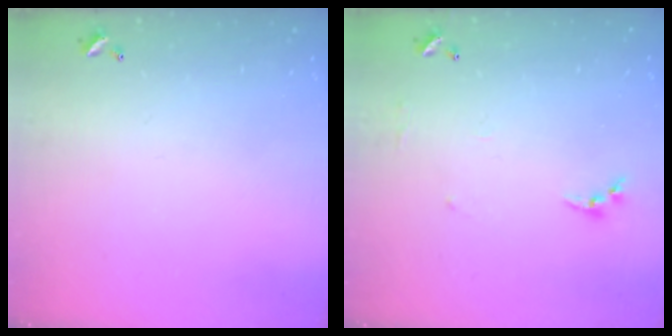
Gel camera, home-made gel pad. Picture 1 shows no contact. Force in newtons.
{"total": 6.5, "press": 6.5, "slide": 0.8}